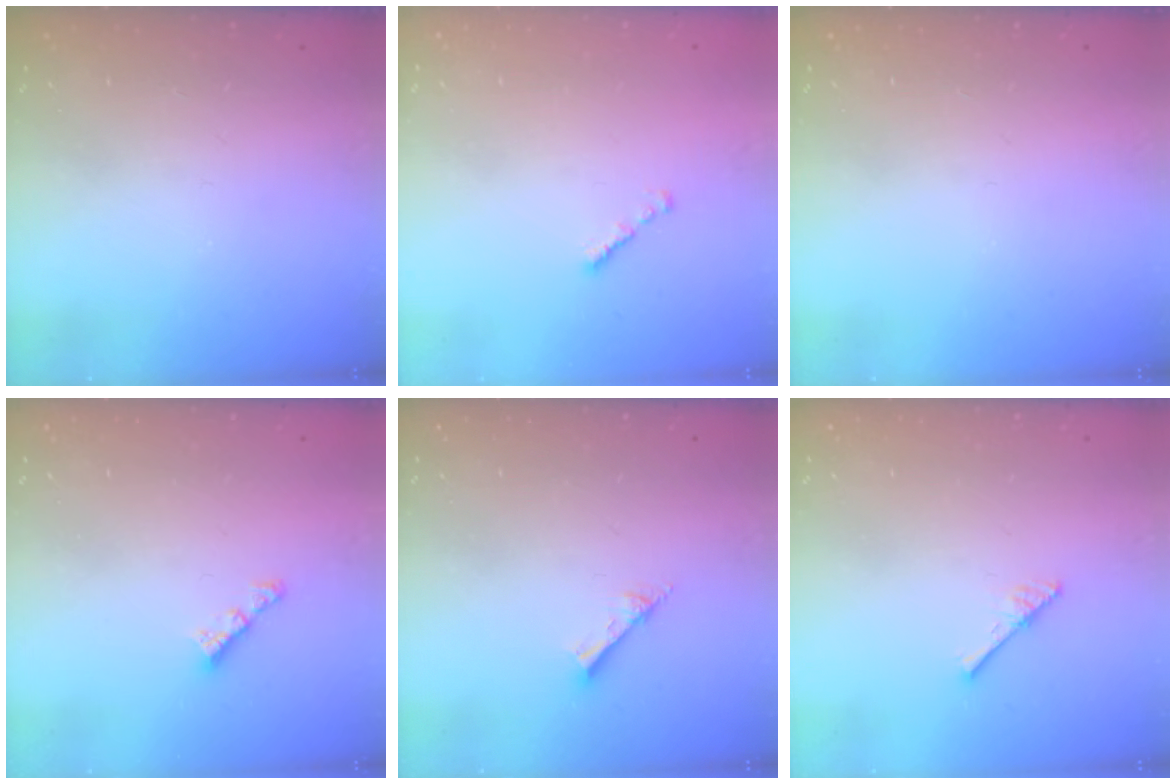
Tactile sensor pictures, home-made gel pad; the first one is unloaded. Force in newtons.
{"total": 0.8, "press": 0.7, "slide": 0.4}
{"total": 0.0}
{"total": 3.4, "press": 3.3, "slide": 0.6}
{"total": 2.8, "press": 2.7, "slide": 0.4}
{"total": 3.0, "press": 3.0, "slide": 0.3}